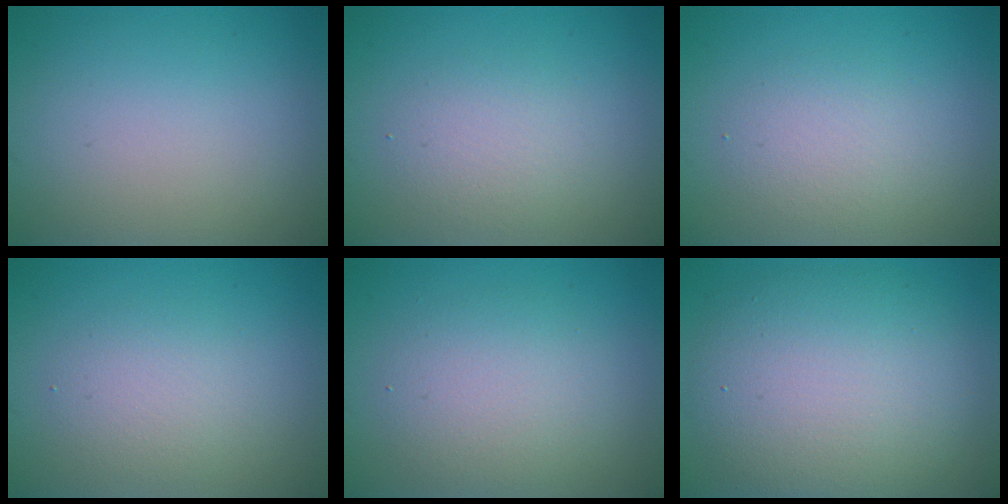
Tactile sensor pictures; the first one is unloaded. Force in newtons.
{"total": 2.5, "press": 2.5, "slide": 0.2}
{"total": 2.4, "press": 2.4, "slide": 0.2}
{"total": 2.5, "press": 2.5, "slide": 0.2}
{"total": 3.8, "press": 3.8, "slide": 0.3}
{"total": 9.2, "press": 9.2, "slide": 0.4}